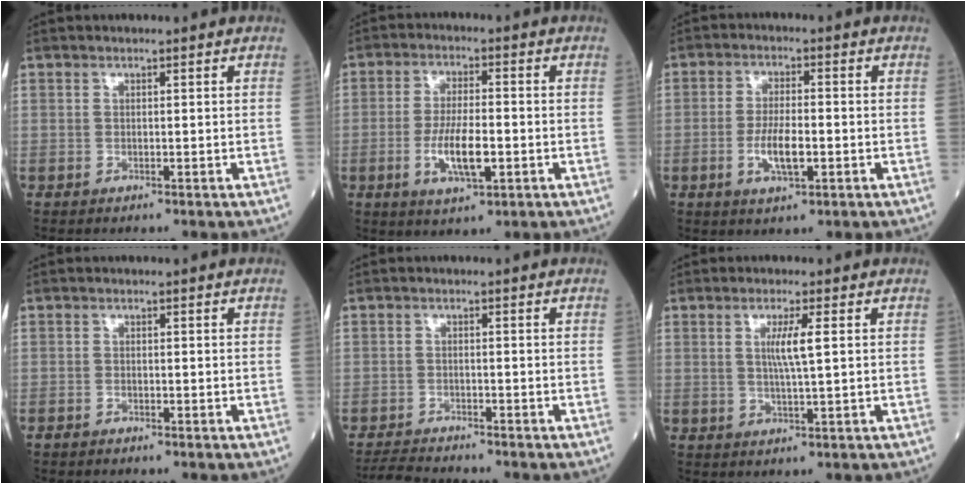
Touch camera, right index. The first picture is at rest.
{"total": 7.8, "force": [-2.1, 2.0, 7.3], "torque": [-0.143, -0.006, -0.035]}
{"total": 6.0, "force": [-1.6, 1.7, 5.5], "torque": [-0.109, -0.003, -0.028]}
{"total": 0.7, "force": [-0.6, 0.2, 0.2], "torque": [-0.006, 0.000, -0.013]}
{"total": 3.6, "force": [-3.6, 0.0, 0.4], "torque": [-0.011, -0.020, -0.064]}
{"total": 4.0, "force": [0.8, -0.3, 3.9], "torque": [-0.077, -0.002, 0.015]}